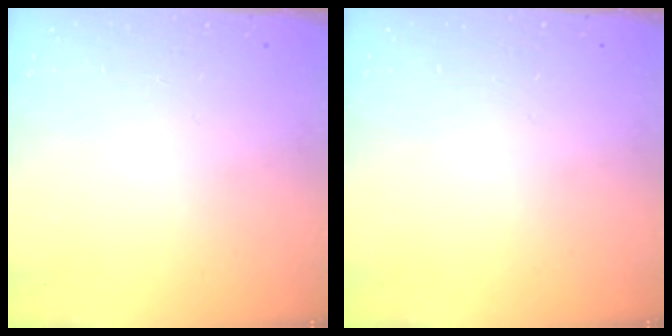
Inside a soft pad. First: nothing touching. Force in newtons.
{"total": 0.0}